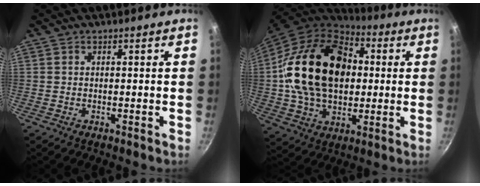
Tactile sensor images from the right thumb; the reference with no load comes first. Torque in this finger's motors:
{"motor_torque": [1.17, 3.84, 1.57, -1.20, 0.78]}